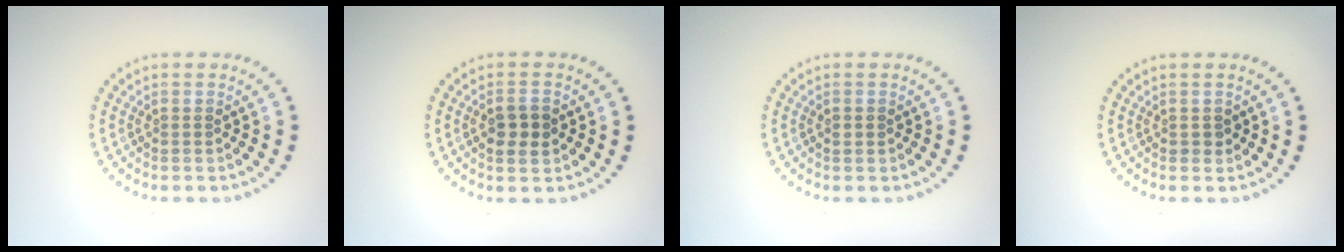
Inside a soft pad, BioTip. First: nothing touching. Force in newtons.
{"total": 2.5, "press": 2.5, "slide": 0.5}
{"total": 0.9, "press": 0.9, "slide": 0.0}
{"total": 0.8, "press": 0.8, "slide": 0.2}